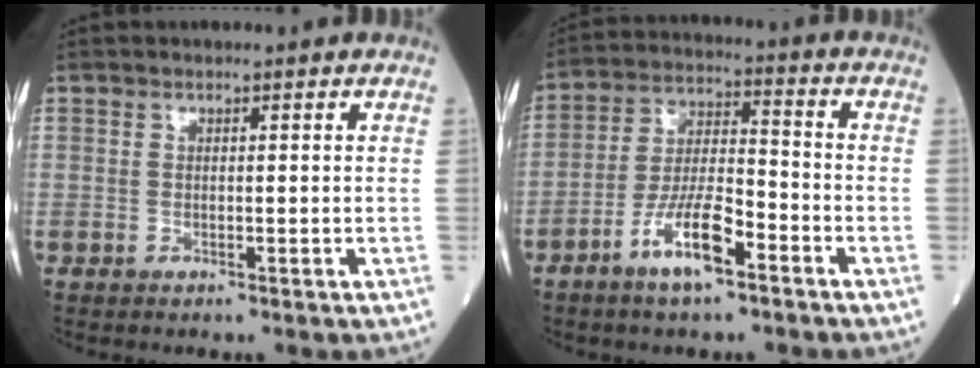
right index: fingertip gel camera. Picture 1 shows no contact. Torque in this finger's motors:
{"motor_torque": [0.36, -0.29, 0.21, 0.06]}